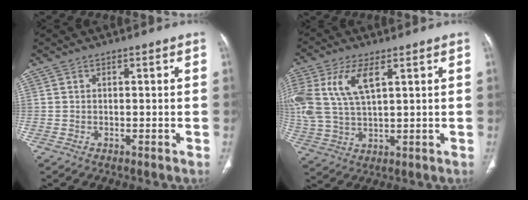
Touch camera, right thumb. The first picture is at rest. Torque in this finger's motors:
{"motor_torque": [1.22, 1.42, 1.59, 0.30, 0.50]}